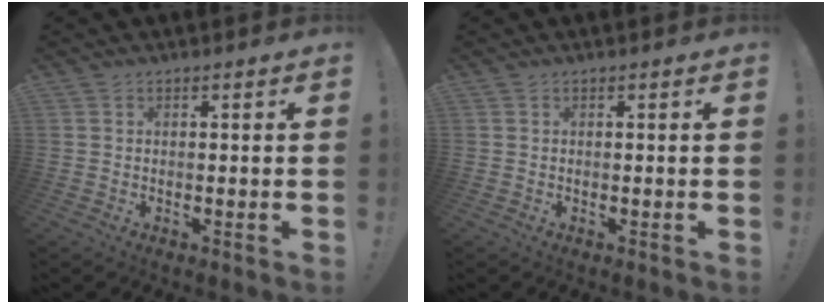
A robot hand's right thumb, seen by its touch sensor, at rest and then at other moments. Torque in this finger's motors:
{"motor_torque": [-0.03, 0.02, 0.03, 0.04, 0.00]}